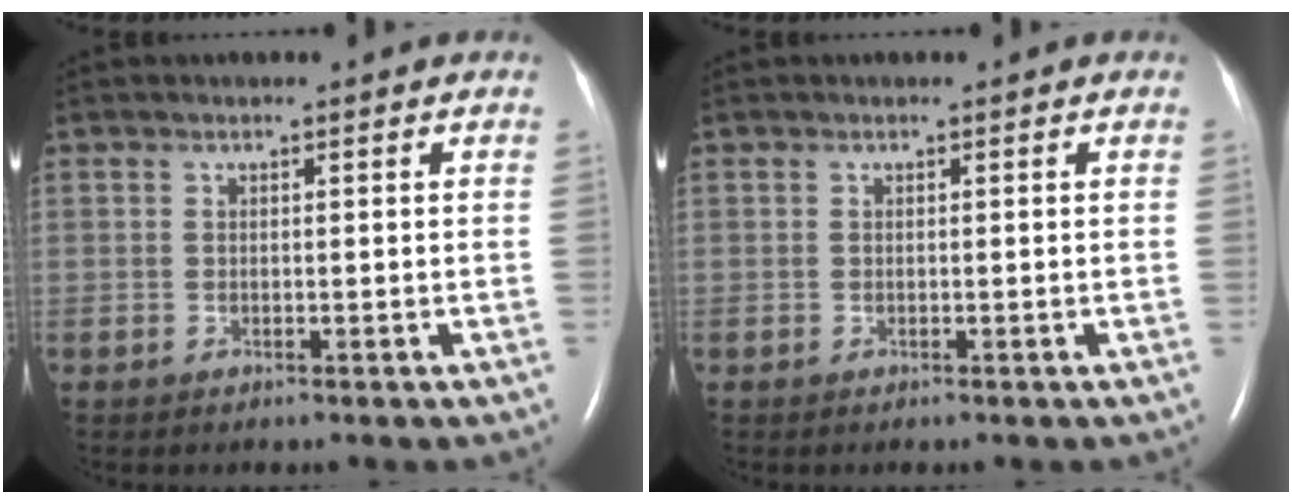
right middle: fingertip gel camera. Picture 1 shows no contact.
{"total": 0.0}